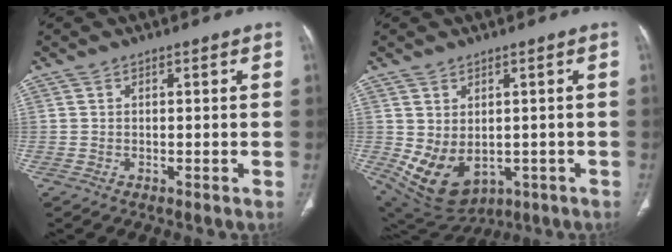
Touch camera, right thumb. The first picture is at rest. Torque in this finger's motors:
{"motor_torque": [-0.37, 0.78, -0.14, 0.02, 0.36]}